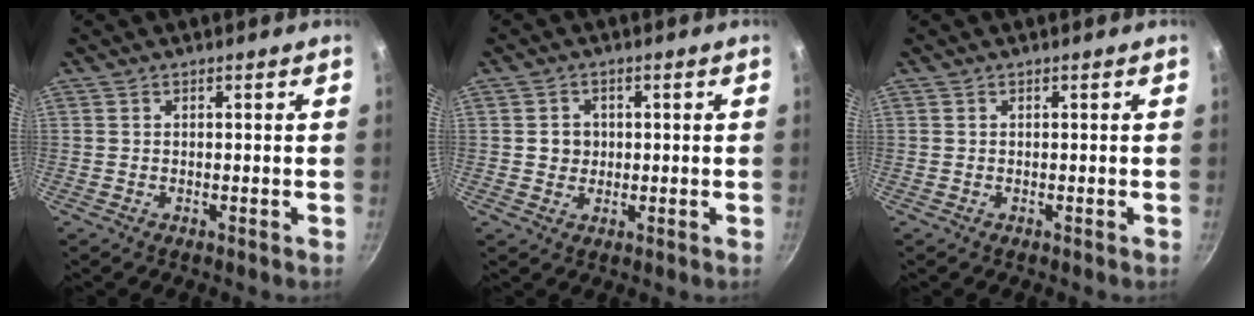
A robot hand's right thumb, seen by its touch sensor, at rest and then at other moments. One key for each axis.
{"total": 3.4, "fx": 0.3, "fy": 3.1, "fz": 1.4, "tx": -0.002, "ty": 0.004, "tz": 0.004}
{"total": 0.0}